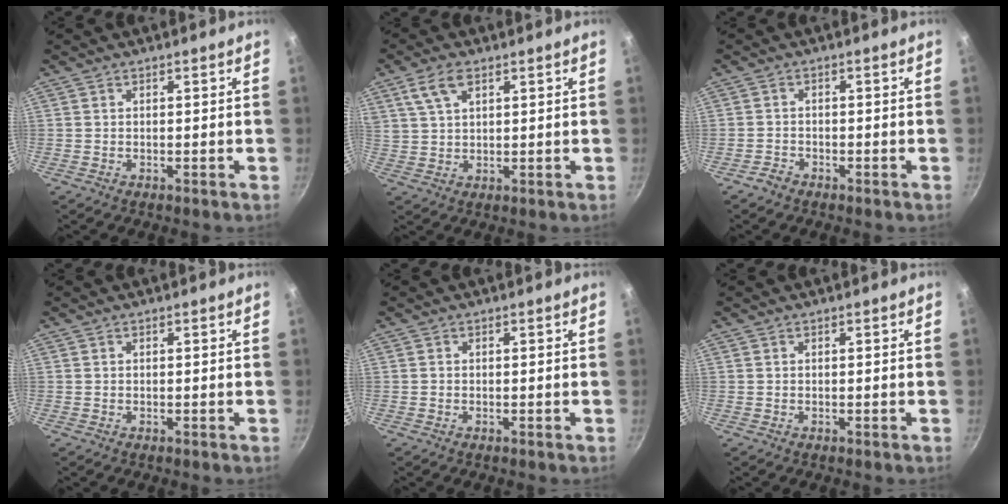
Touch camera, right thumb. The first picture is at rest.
{"total": 6.0, "force": [3.1, 3.2, 4.1], "torque": [-0.071, 0.000, 0.062]}
{"total": 1.8, "force": [-1.5, 0.9, 0.3], "torque": [-0.004, 0.018, -0.027]}
{"total": 0.0}
{"total": 0.0}
{"total": 0.0}